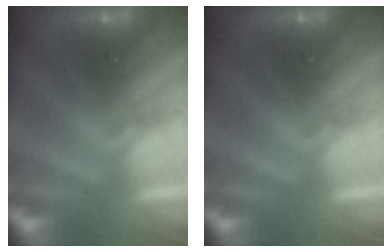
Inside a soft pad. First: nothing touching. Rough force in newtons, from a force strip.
{"total": 0.0}